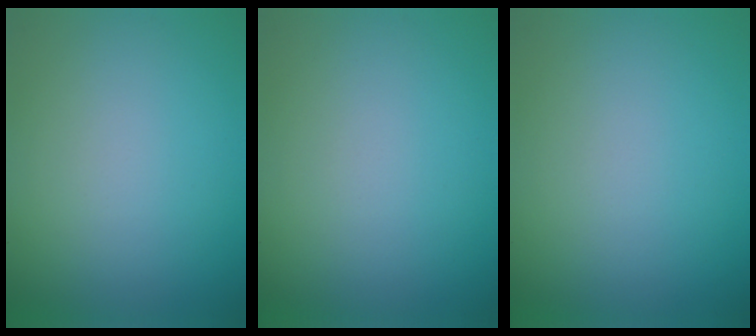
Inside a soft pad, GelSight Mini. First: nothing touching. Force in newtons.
{"total": 0.0}
{"total": 0.0}